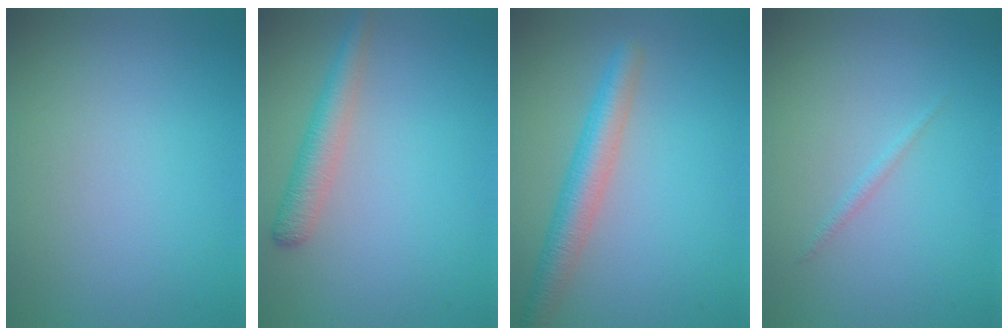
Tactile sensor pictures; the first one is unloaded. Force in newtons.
{"total": 2.8, "press": 2.8, "slide": 0.2}
{"total": 3.9, "press": 3.9, "slide": 0.1}
{"total": 0.6, "press": 0.6, "slide": 0.0}